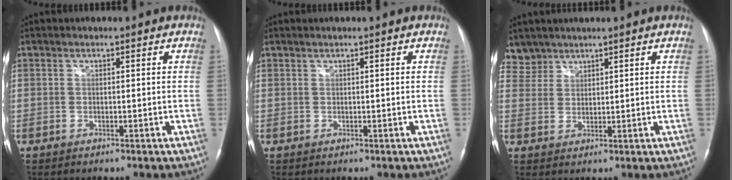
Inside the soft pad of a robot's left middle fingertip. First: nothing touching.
{"total": 0.0}
{"total": 3.5, "force": [3.0, 1.7, -0.7], "torque": [0.021, 0.010, 0.061]}